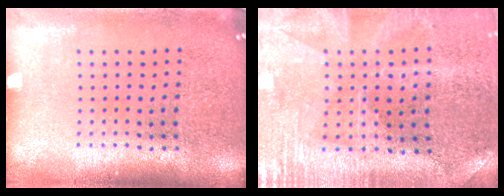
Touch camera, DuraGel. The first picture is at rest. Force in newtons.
{"total": 1.0, "press": 1.0, "slide": 0.3}